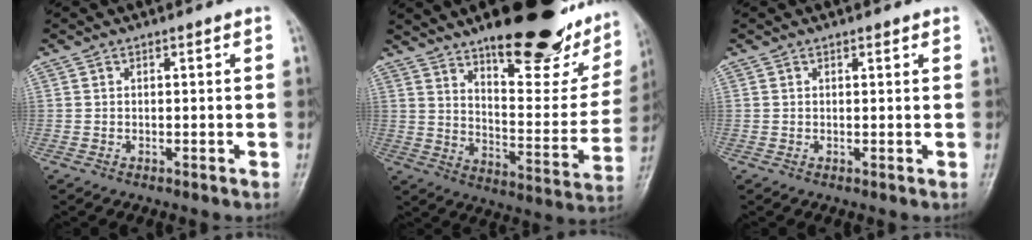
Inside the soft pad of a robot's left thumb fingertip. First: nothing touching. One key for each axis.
{"total": 28.6, "fx": 18.9, "fy": 9.2, "fz": 19.3, "tx": -0.231, "ty": -0.082, "tz": 0.271}
{"total": 0.8, "fx": 0.6, "fy": 0.4, "fz": 0.4, "tx": -0.007, "ty": -0.003, "tz": 0.008}